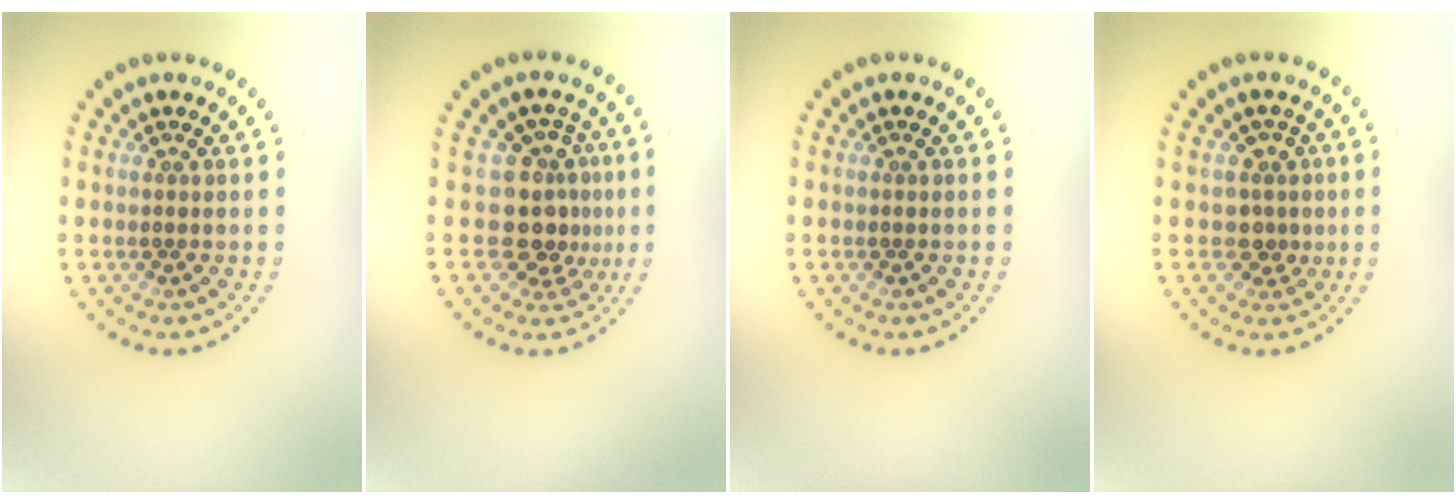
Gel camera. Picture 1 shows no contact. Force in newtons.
{"total": 3.8, "press": 2.8, "slide": 2.5}
{"total": 0.0}
{"total": 2.1, "press": 1.6, "slide": 1.3}